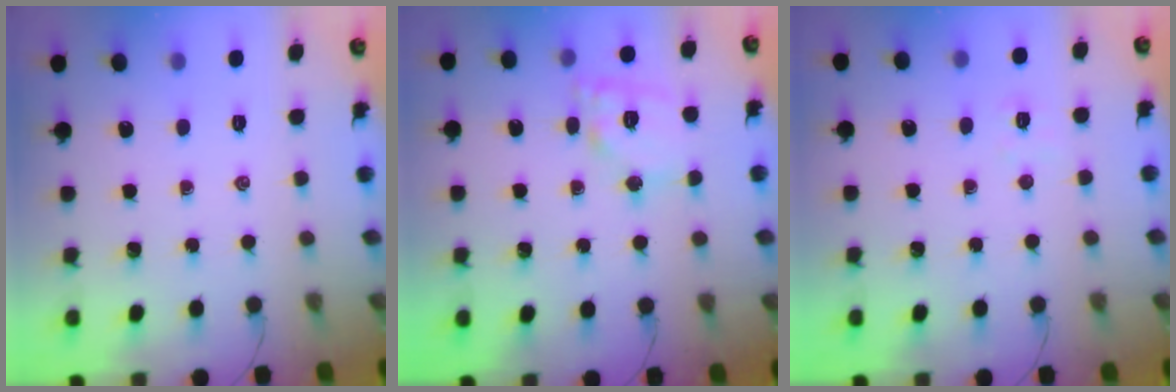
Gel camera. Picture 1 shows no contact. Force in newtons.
{"total": 11.8, "press": 11.7, "slide": 1.5}
{"total": 3.6, "press": 3.4, "slide": 1.1}